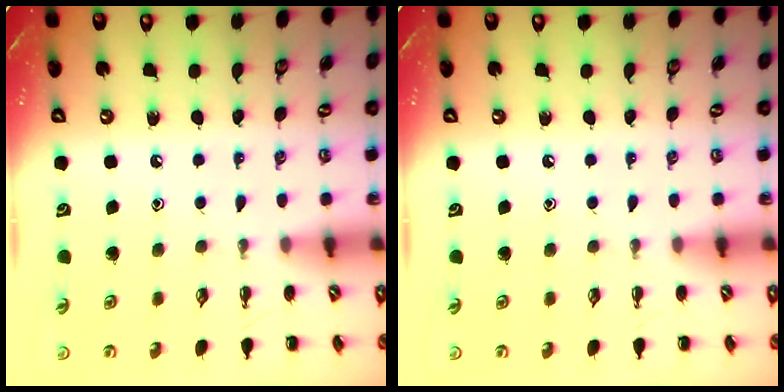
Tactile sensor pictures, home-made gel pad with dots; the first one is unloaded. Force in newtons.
{"total": 0.0}